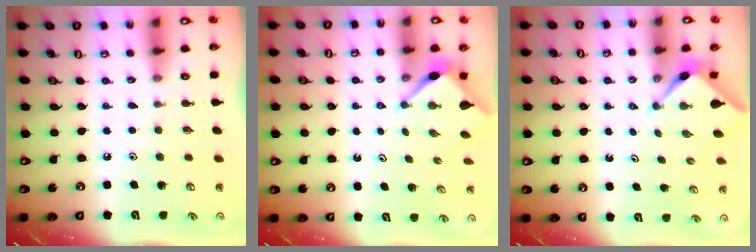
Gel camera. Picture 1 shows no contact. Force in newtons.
{"total": 2.9, "press": 2.9, "slide": 0.3}
{"total": 2.1, "press": 2.1, "slide": 0.2}